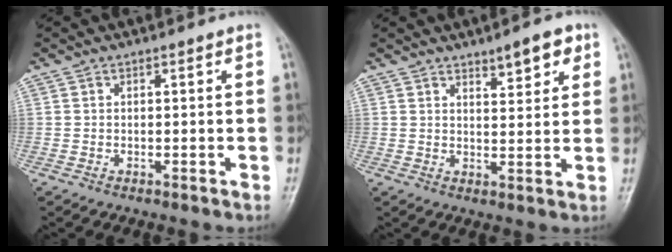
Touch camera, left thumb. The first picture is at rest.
{"total": 5.6, "force": [3.5, 2.0, 3.8], "torque": [-0.038, -0.021, 0.049]}